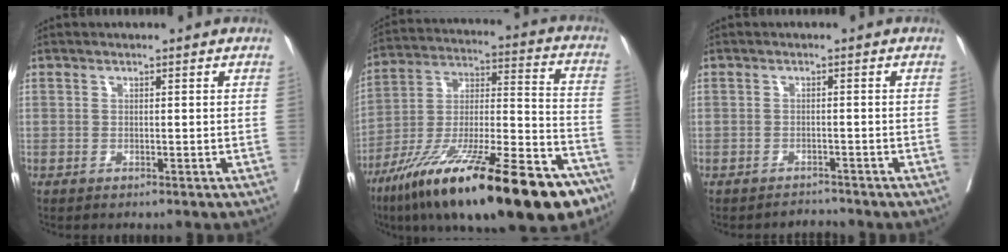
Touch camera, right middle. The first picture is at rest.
{"total": 30.7, "force": [-19.8, 5.9, 22.7], "torque": [-0.319, -0.017, -0.325]}
{"total": 1.5, "force": [-1.4, 0.0, -0.7], "torque": [0.014, -0.008, -0.021]}